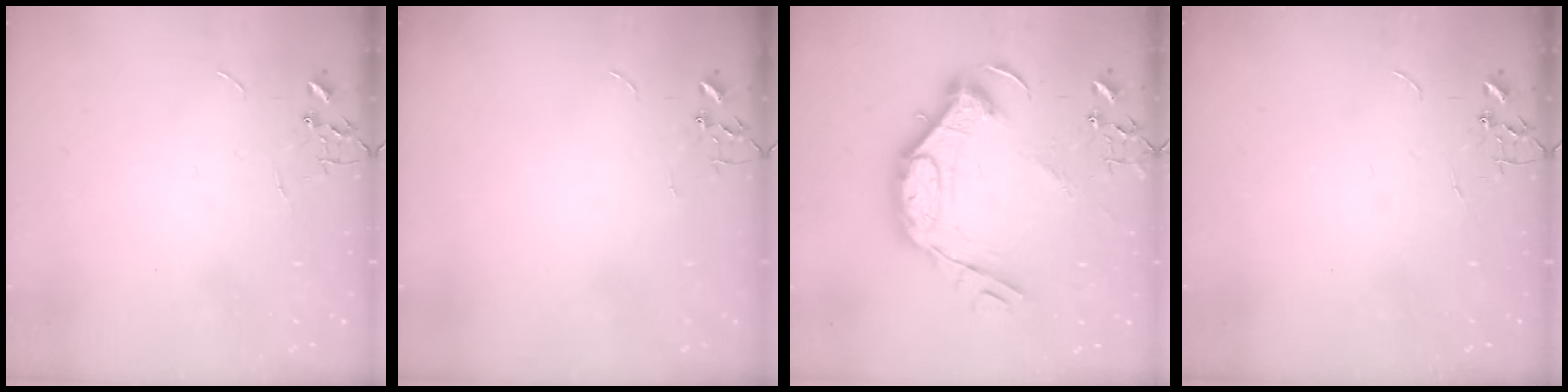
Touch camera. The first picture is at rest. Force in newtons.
{"total": 0.0}
{"total": 18.6, "press": 18.6, "slide": 1.3}
{"total": 0.0}